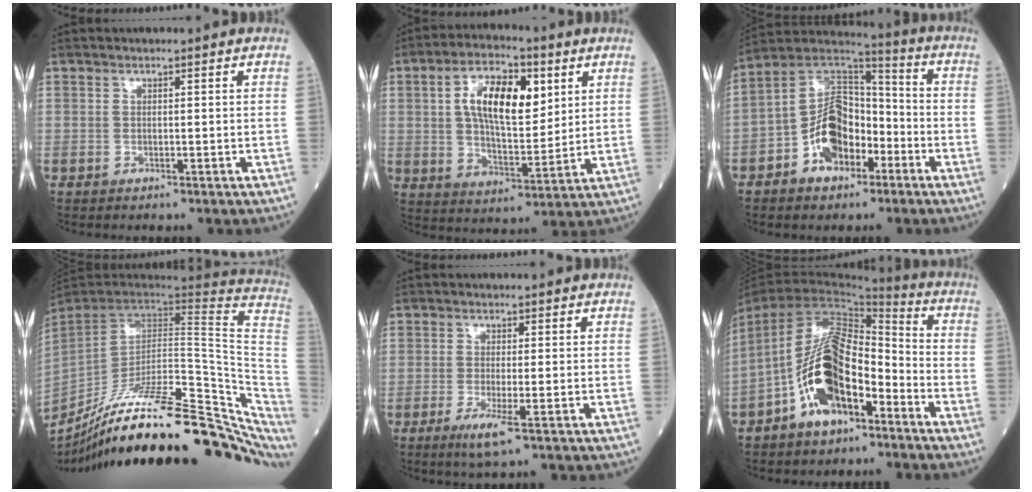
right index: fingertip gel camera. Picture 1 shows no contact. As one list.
[{"total": 12.9, "force": [4.0, 5.3, 11.0], "torque": [-0.200, 0.014, 0.070]}, {"total": 12.0, "force": [-4.9, 7.4, 8.1], "torque": [-0.169, 0.029, -0.086]}, {"total": 34.3, "force": [-23.9, 8.6, 23.1], "torque": [-0.290, -0.028, -0.346]}, {"total": 3.6, "force": [-1.7, 0.1, 3.2], "torque": [-0.061, -0.012, -0.032]}, {"total": 14.6, "force": [-6.2, 6.4, 11.5], "torque": [-0.236, 0.018, -0.107]}]